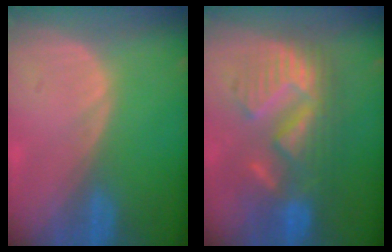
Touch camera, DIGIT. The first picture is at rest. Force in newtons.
{"total": 10.1, "press": 10.0, "slide": 0.6}